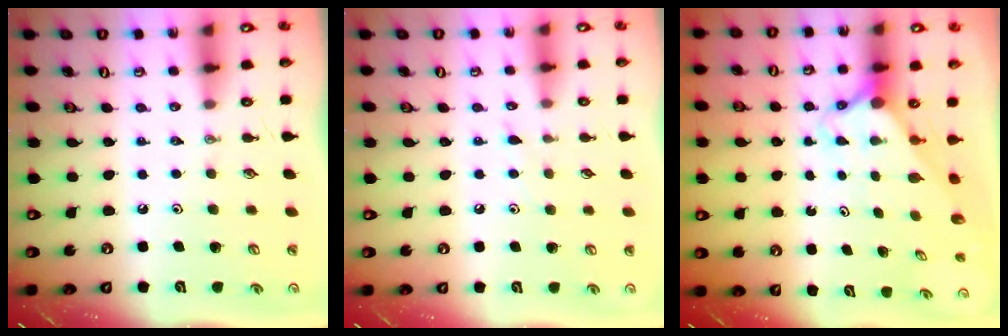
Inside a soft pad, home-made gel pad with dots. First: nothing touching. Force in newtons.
{"total": 5.4, "press": 5.3, "slide": 0.6}
{"total": 2.6, "press": 2.6, "slide": 0.2}